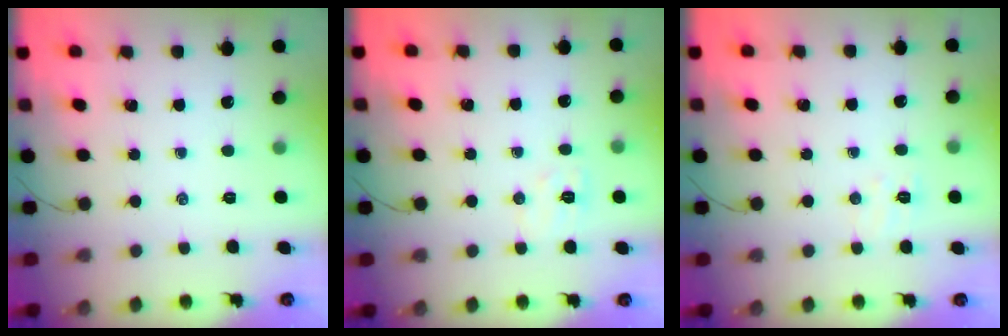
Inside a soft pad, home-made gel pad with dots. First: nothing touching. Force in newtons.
{"total": 6.3, "press": 6.2, "slide": 1.4}
{"total": 5.0, "press": 4.8, "slide": 1.2}